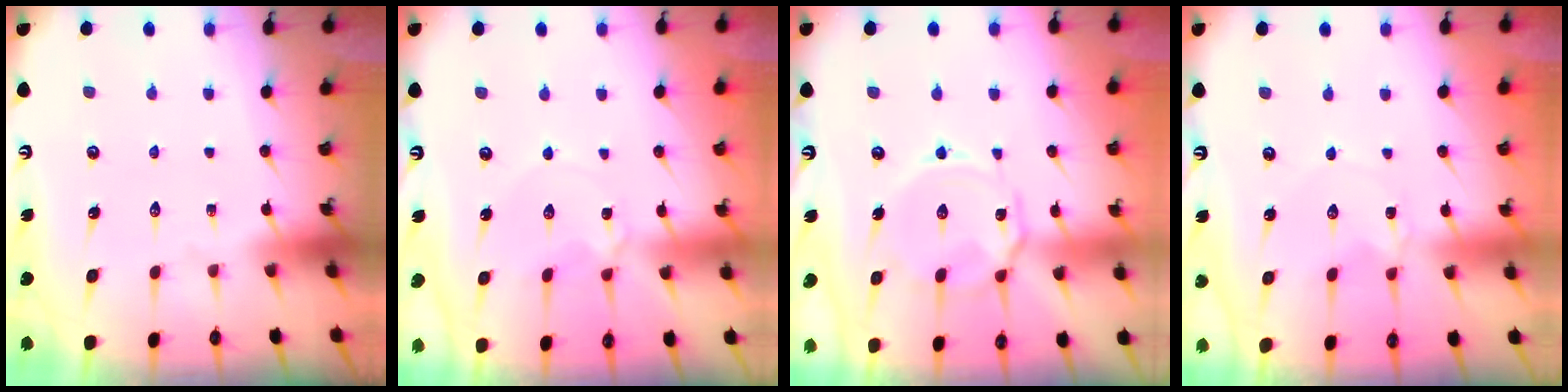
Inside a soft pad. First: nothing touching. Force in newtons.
{"total": 2.3, "press": 2.3, "slide": 0.3}
{"total": 8.5, "press": 8.5, "slide": 0.7}
{"total": 1.4, "press": 1.4, "slide": 0.2}